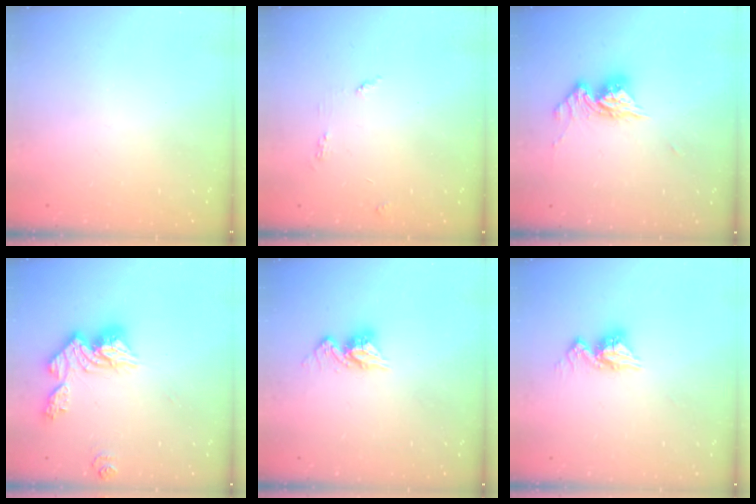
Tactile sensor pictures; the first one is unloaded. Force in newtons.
{"total": 3.9, "press": 3.9, "slide": 0.3}
{"total": 10.3, "press": 10.3, "slide": 1.0}
{"total": 13.4, "press": 13.3, "slide": 1.2}
{"total": 8.9, "press": 8.9, "slide": 0.6}
{"total": 9.3, "press": 9.3, "slide": 0.6}